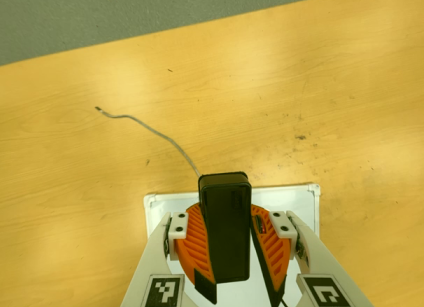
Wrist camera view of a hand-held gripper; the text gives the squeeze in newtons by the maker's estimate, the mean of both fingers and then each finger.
{"total": 11.3, "left": 11.0, "right": 11.6}